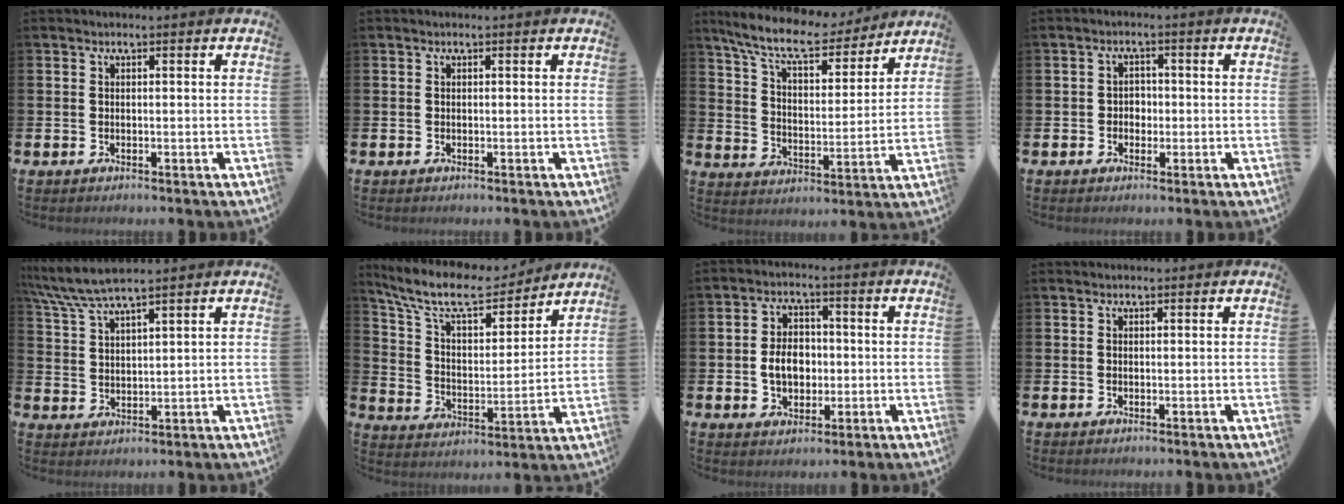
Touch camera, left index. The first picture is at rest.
{"total": 0.0}
{"total": 9.8, "force": [8.8, 2.3, 3.7], "torque": [-0.107, -0.050, 0.153]}
{"total": 2.1, "force": [-0.4, 1.9, 0.9], "torque": [-0.011, 0.004, -0.014]}
{"total": 6.0, "force": [5.5, 0.5, 2.3], "torque": [-0.067, -0.020, 0.100]}
{"total": 11.2, "force": [9.7, 3.1, 4.5], "torque": [-0.120, -0.061, 0.167]}
{"total": 5.0, "force": [-0.4, 3.8, 3.3], "torque": [-0.052, 0.007, -0.014]}
{"total": 0.5, "force": [0.5, 0.1, 0.0], "torque": [0.010, -0.004, 0.007]}